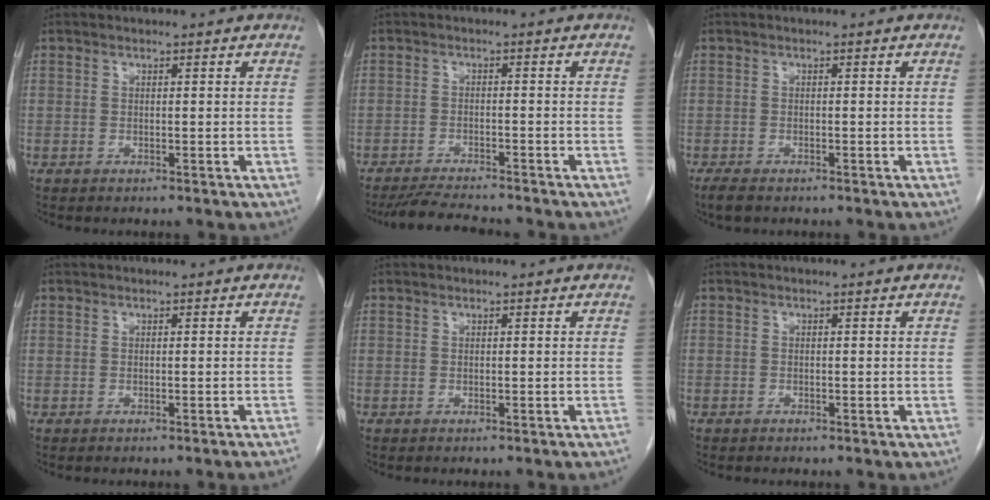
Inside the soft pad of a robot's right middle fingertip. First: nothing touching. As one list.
[{"total": 5.7, "force": [-5.3, 0.0, 1.9], "torque": [-0.037, -0.020, -0.091]}, {"total": 2.3, "force": [-1.8, 0.8, 1.3], "torque": [-0.031, -0.007, -0.026]}, {"total": 1.9, "force": [-1.7, -0.4, 0.8], "torque": [-0.011, 0.003, -0.021]}, {"total": 0.9, "force": [-0.8, -0.1, 0.5], "torque": [-0.004, 0.001, -0.009]}, {"total": 0.6, "force": [-0.5, 0.4, 0.1], "torque": [-0.006, 0.003, -0.009]}]